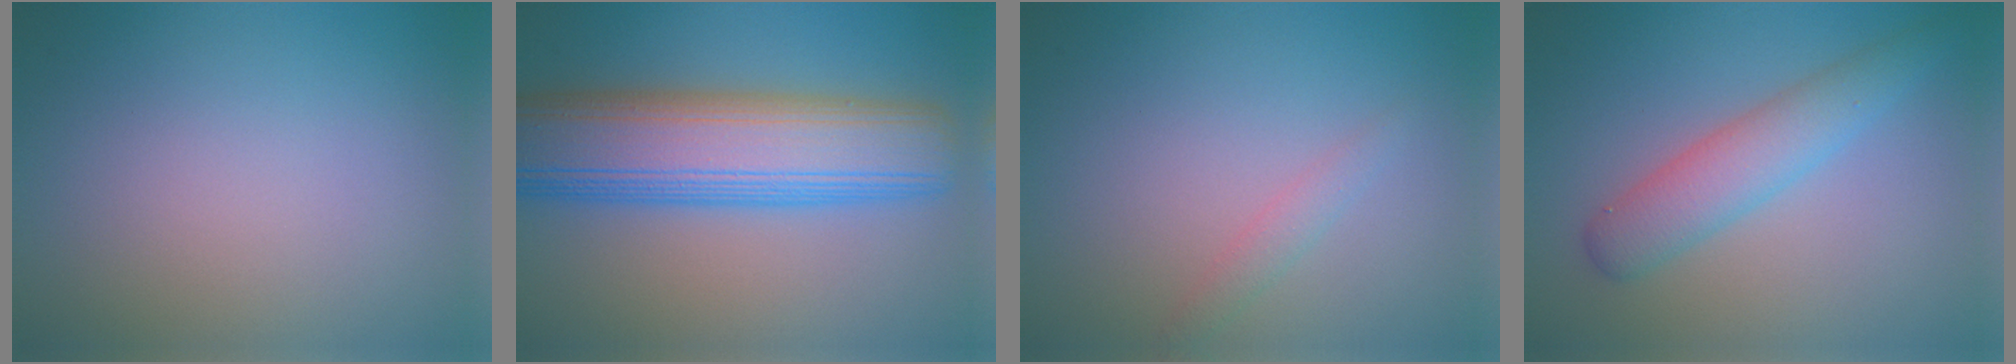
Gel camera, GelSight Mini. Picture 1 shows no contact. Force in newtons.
{"total": 11.4, "press": 11.4, "slide": 0.2}
{"total": 1.3, "press": 1.3, "slide": 0.1}
{"total": 4.0, "press": 4.0, "slide": 0.1}